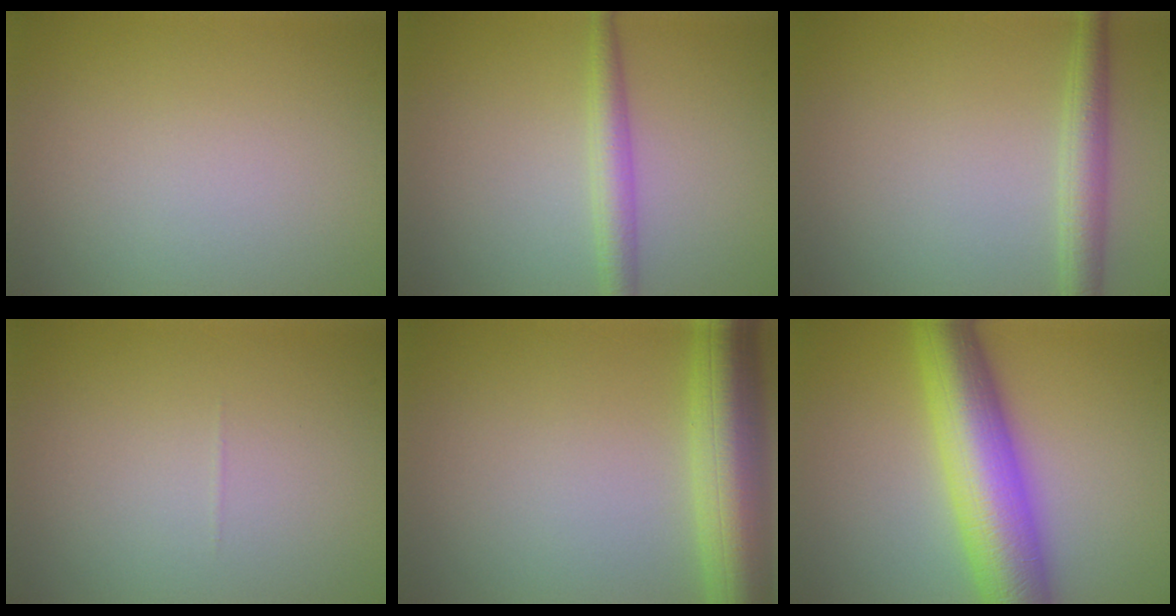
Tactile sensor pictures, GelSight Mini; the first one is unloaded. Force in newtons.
{"total": 2.5, "press": 2.5, "slide": 0.1}
{"total": 2.8, "press": 2.8, "slide": 0.1}
{"total": 0.0}
{"total": 7.7, "press": 7.7, "slide": 0.3}
{"total": 9.8, "press": 9.8, "slide": 0.2}